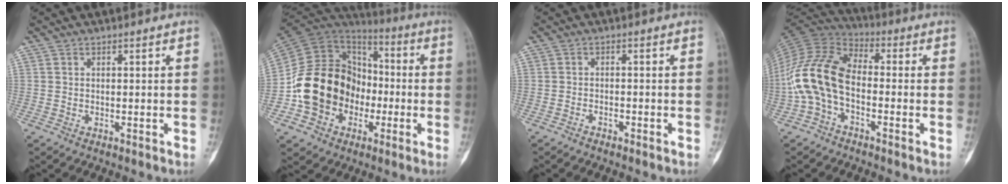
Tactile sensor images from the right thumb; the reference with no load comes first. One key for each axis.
{"total": 19.7, "fx": -4.7, "fy": 16.3, "fz": 10.1, "tx": -0.160, "ty": 0.066, "tz": -0.081}
{"total": 1.1, "fx": -0.9, "fy": 0.3, "fz": 0.5, "tx": -0.015, "ty": 0.008, "tz": -0.014}
{"total": 13.2, "fx": -2.9, "fy": 8.1, "fz": 10.0, "tx": -0.204, "ty": 0.045, "tz": -0.068}